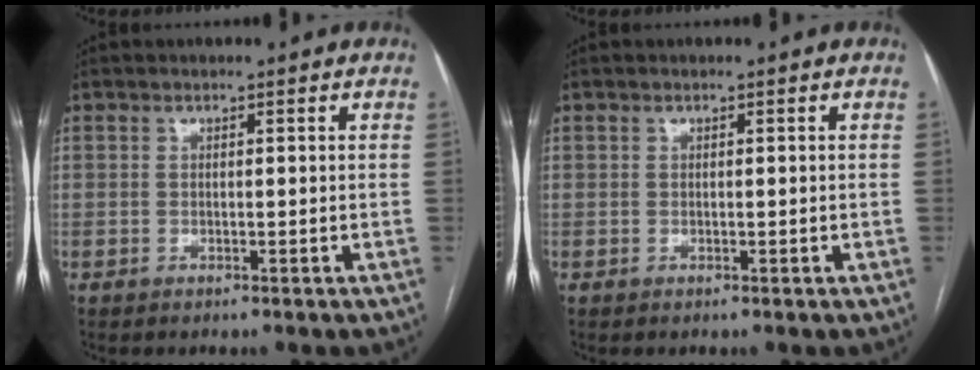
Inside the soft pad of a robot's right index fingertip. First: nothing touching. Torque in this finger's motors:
{"motor_torque": [-0.18, 0.11, -0.02, 0.00]}